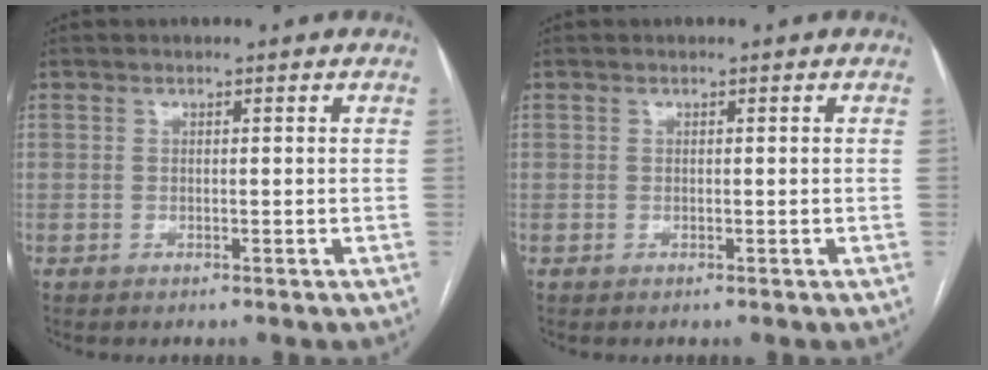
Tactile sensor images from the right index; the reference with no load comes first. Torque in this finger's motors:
{"motor_torque": [0.02, 0.04, 0.00, 0.00]}